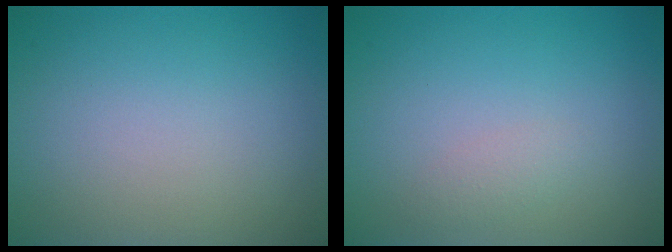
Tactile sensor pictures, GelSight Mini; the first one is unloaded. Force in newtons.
{"total": 1.0, "press": 1.0, "slide": 0.0}